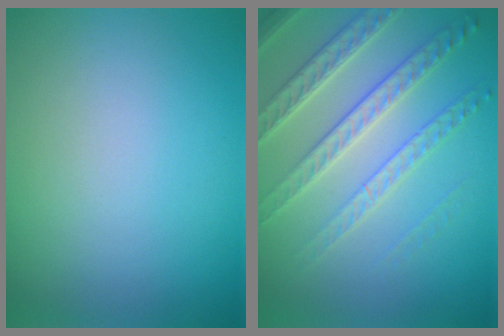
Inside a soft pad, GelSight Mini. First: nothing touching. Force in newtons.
{"total": 5.5, "press": 4.2, "slide": 3.5}